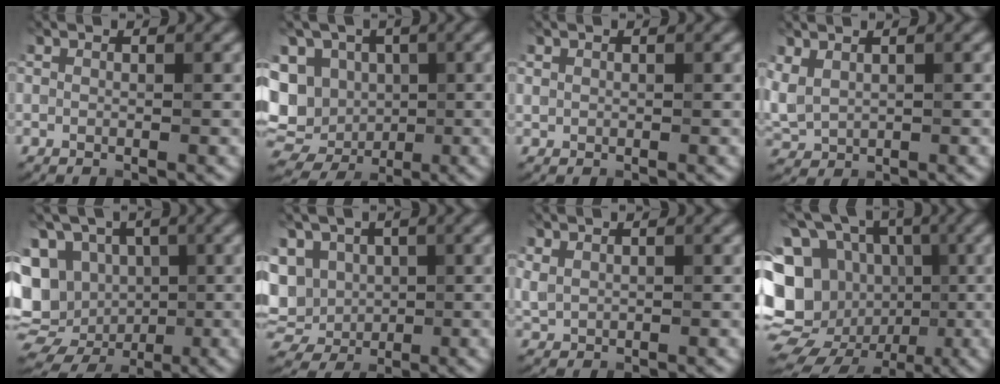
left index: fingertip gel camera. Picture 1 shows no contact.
{"total": 10.9, "force": [0.3, 9.2, 5.8], "torque": [-0.088, 0.008, -0.019]}
{"total": 0.5, "force": [0.3, 0.4, 0.0], "torque": [0.002, -0.003, 0.008]}
{"total": 2.2, "force": [1.0, 1.5, 1.3], "torque": [-0.037, 0.000, 0.025]}
{"total": 13.0, "force": [-1.7, 11.0, 6.8], "torque": [-0.132, -0.006, -0.041]}
{"total": 6.6, "force": [0.7, 5.4, 3.7], "torque": [-0.071, 0.010, 0.001]}
{"total": 1.1, "force": [0.6, 0.7, 0.6], "torque": [-0.016, -0.001, 0.018]}
{"total": 19.9, "force": [-3.8, 18.0, 7.6], "torque": [-0.172, 0.017, -0.088]}